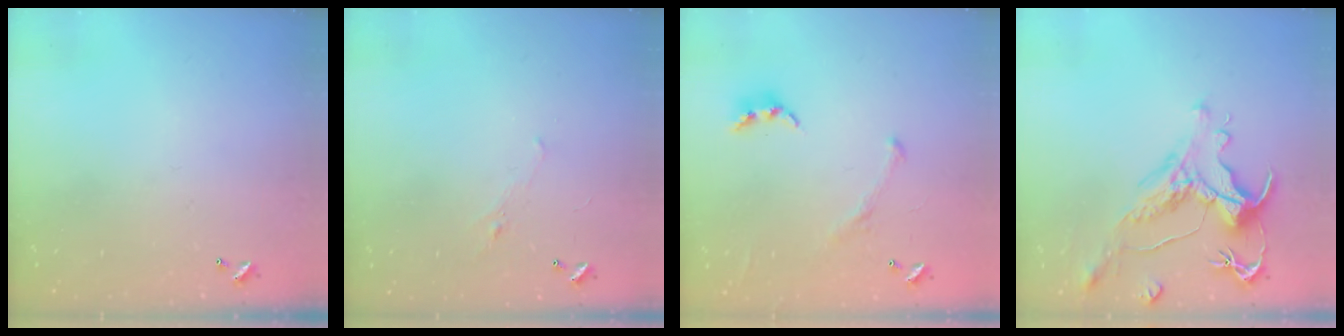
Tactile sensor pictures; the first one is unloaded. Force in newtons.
{"total": 0.7, "press": 0.2, "slide": 0.6}
{"total": 2.3, "press": 2.1, "slide": 1.0}
{"total": 1.3, "press": 0.1, "slide": 1.3}